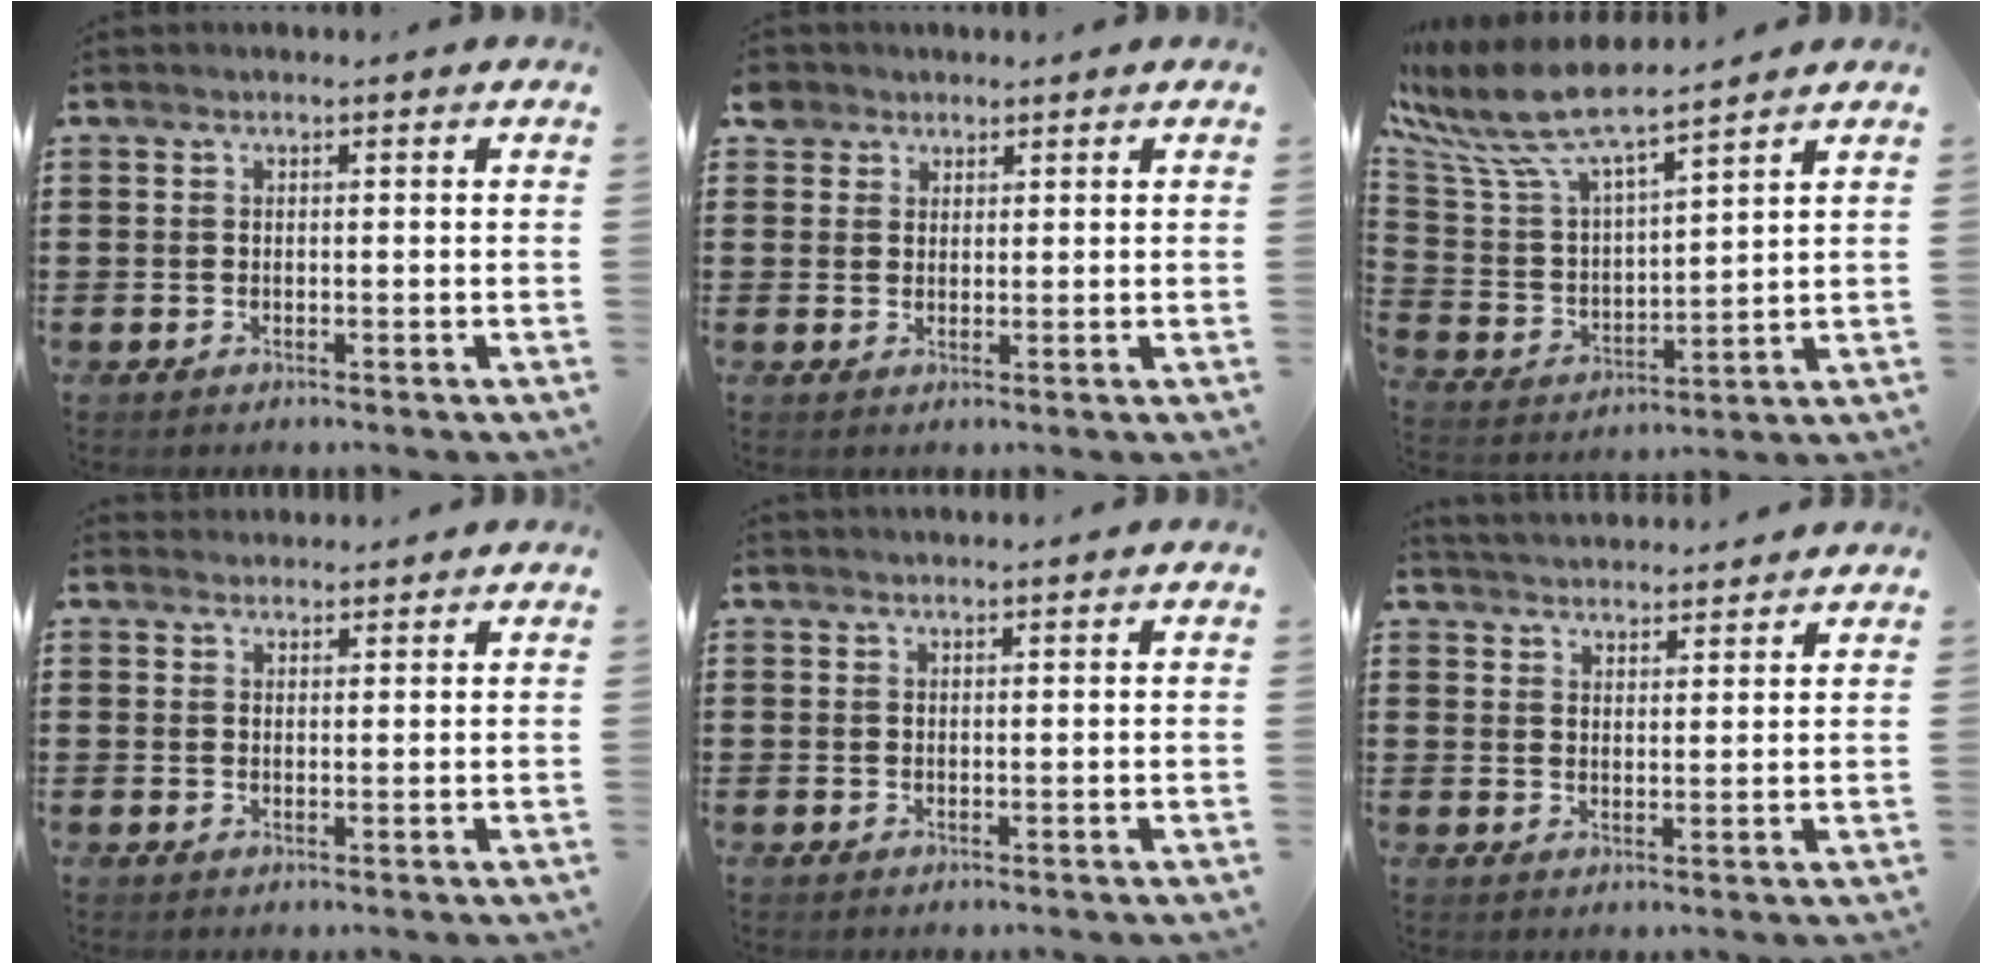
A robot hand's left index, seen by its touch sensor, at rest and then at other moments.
{"total": 2.9, "force": [2.0, 2.1, 0.1], "torque": [-0.008, 0.009, 0.036]}
{"total": 9.6, "force": [8.1, 1.4, 4.9], "torque": [-0.137, -0.047, 0.137]}
{"total": 1.7, "force": [1.7, 0.3, 0.0], "torque": [-0.003, 0.001, 0.033]}
{"total": 0.8, "force": [0.8, -0.1, 0.1], "torque": [-0.004, -0.002, 0.016]}
{"total": 3.3, "force": [3.2, 0.0, -0.1], "torque": [-0.008, -0.010, 0.060]}